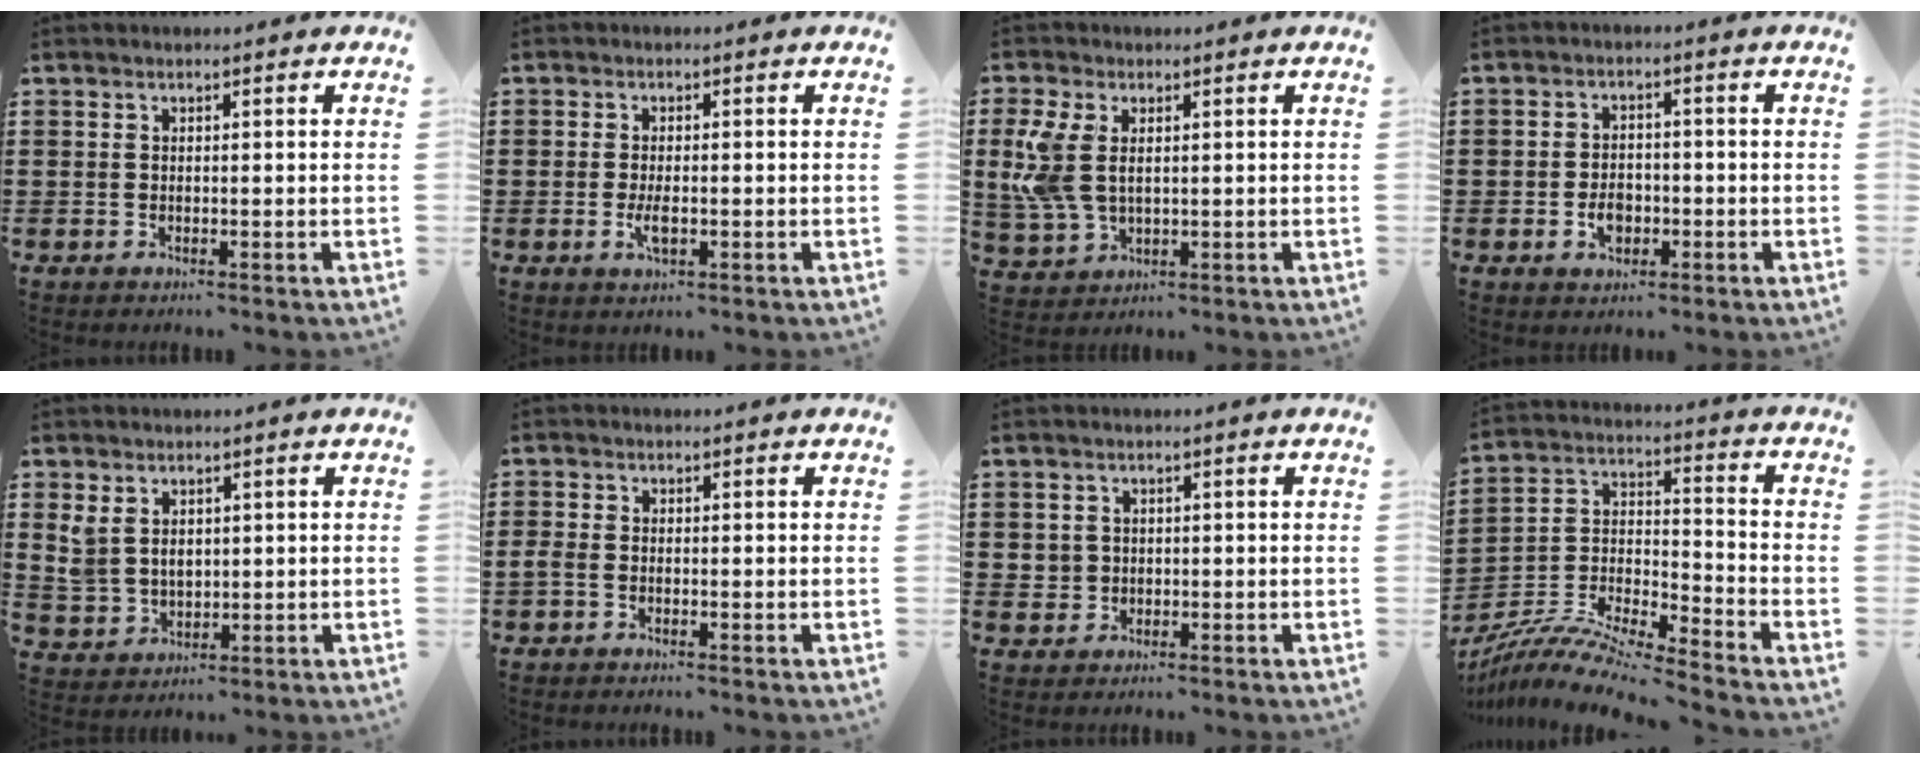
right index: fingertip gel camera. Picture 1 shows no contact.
{"total": 2.7, "force": [-0.6, 1.0, 2.4], "torque": [-0.052, -0.004, -0.013]}
{"total": 5.7, "force": [1.1, 3.5, 4.3], "torque": [-0.114, 0.000, 0.015]}
{"total": 3.7, "force": [-1.2, 2.5, 2.4], "torque": [-0.046, 0.003, -0.021]}
{"total": 3.9, "force": [1.9, 3.1, 1.6], "torque": [-0.047, 0.010, 0.035]}
{"total": 1.1, "force": [-0.7, 0.6, 0.6], "torque": [-0.021, -0.001, -0.017]}
{"total": 1.8, "force": [0.2, 1.8, 0.2], "torque": [-0.011, 0.011, 0.001]}
{"total": 8.7, "force": [-8.1, 0.9, 2.9], "torque": [-0.060, 0.004, -0.165]}